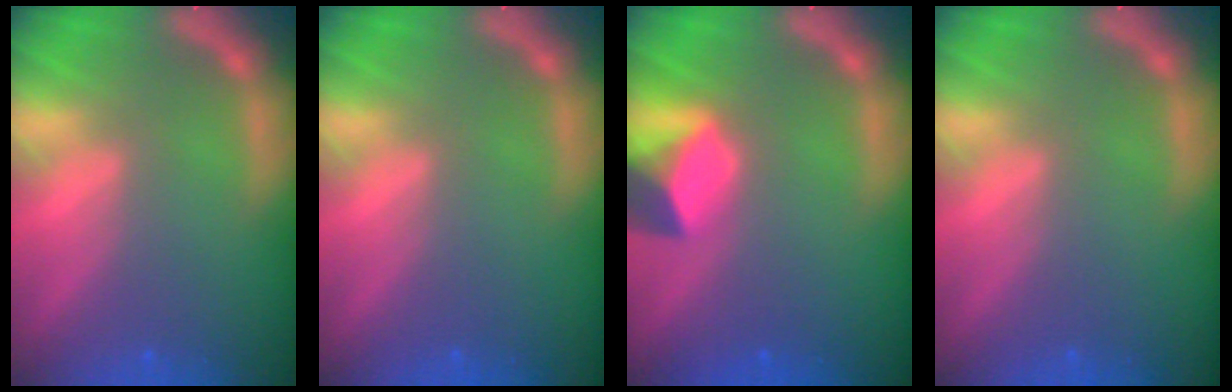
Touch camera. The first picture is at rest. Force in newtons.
{"total": 0.0}
{"total": 4.4}
{"total": 0.0}